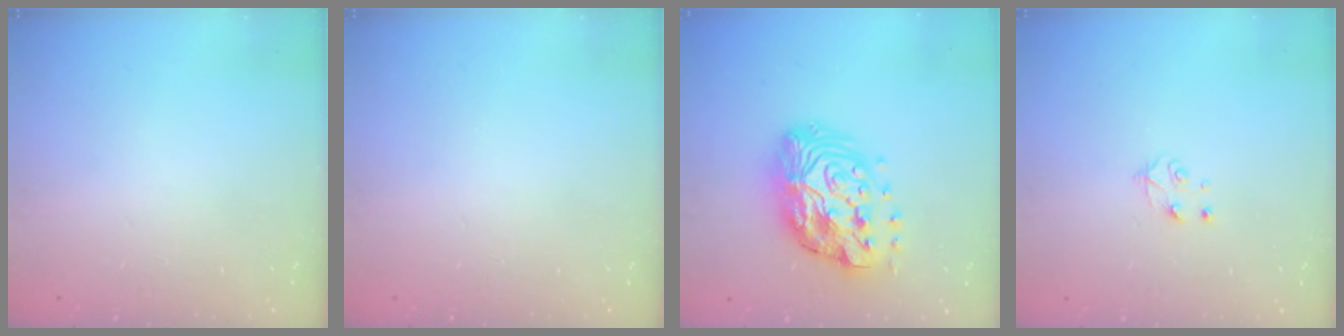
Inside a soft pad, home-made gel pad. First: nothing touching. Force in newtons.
{"total": 0.0}
{"total": 18.2, "press": 18.1, "slide": 1.3}
{"total": 4.3, "press": 4.3, "slide": 0.5}